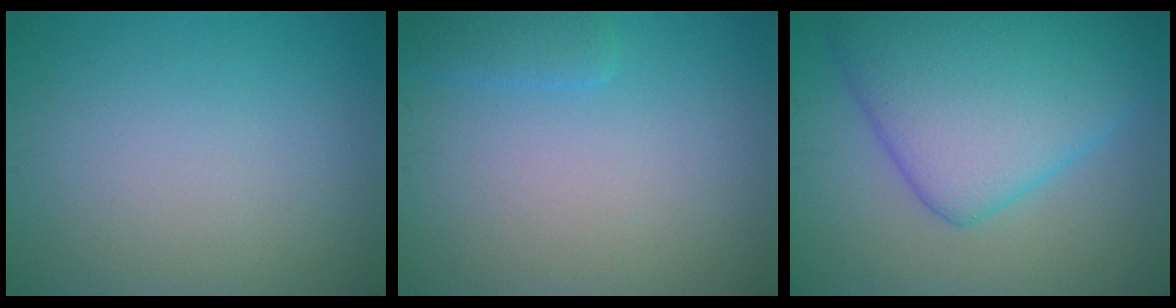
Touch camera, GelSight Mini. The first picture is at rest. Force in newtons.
{"total": 1.6, "press": 1.6, "slide": 0.1}
{"total": 9.8, "press": 9.8, "slide": 0.4}